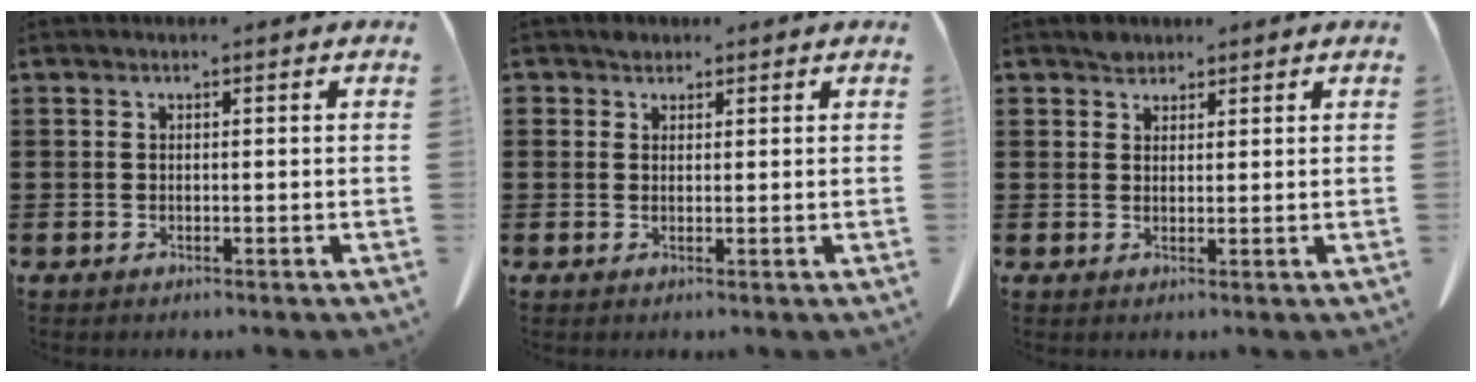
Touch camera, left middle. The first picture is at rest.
{"total": 1.5, "force": [1.2, 1.0, 0.1], "torque": [-0.007, 0.004, 0.023]}
{"total": 2.0, "force": [1.7, 0.9, 0.1], "torque": [0.002, -0.002, 0.033]}